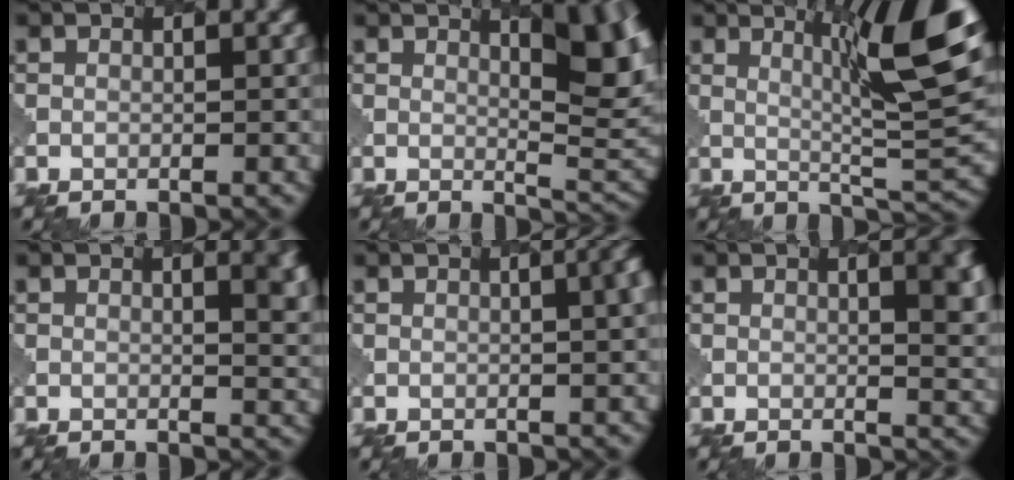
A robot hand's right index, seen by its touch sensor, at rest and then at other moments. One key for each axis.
{"total": 8.2, "fx": 3.1, "fy": 2.7, "fz": 7.1, "tx": -0.078, "ty": 0.002, "tz": 0.042}
{"total": 10.2, "fx": 3.9, "fy": 1.6, "fz": 9.3, "tx": -0.128, "ty": 0.002, "tz": 0.059}
{"total": 5.1, "fx": 1.7, "fy": 2.1, "fz": 4.4, "tx": -0.020, "ty": 0.005, "tz": 0.014}
{"total": 5.5, "fx": 1.1, "fy": 2.6, "fz": 4.7, "tx": -0.008, "ty": 0.021, "tz": -0.002}
{"total": 6.6, "fx": 1.9, "fy": 2.7, "fz": 5.7, "tx": -0.029, "ty": 0.010, "tz": 0.016}